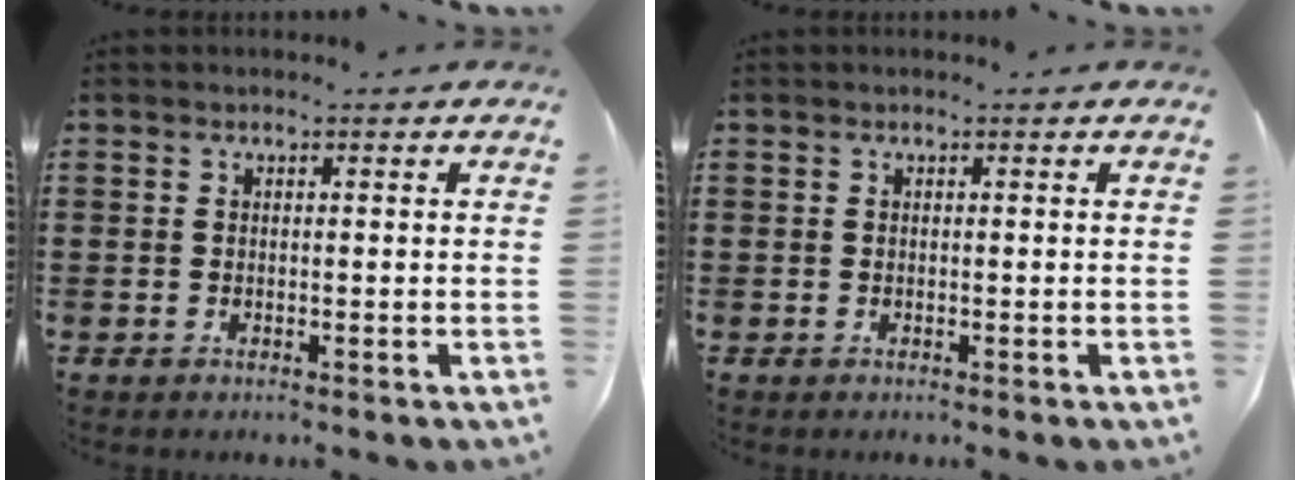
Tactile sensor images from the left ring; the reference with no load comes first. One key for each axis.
{"total": 0.0}